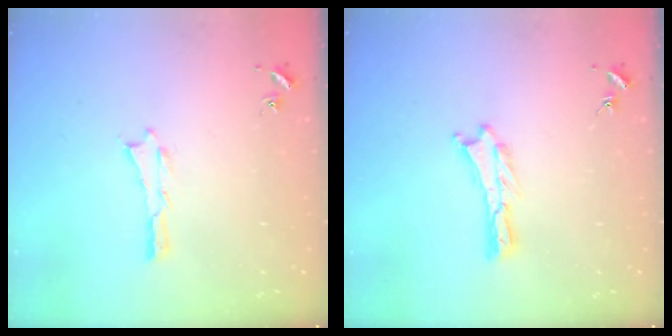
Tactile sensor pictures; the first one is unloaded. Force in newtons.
{"total": 0.0}